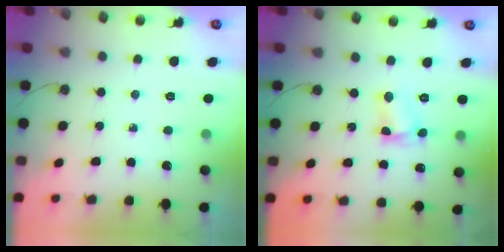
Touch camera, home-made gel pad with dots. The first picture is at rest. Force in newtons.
{"total": 4.3, "press": 4.2, "slide": 0.3}